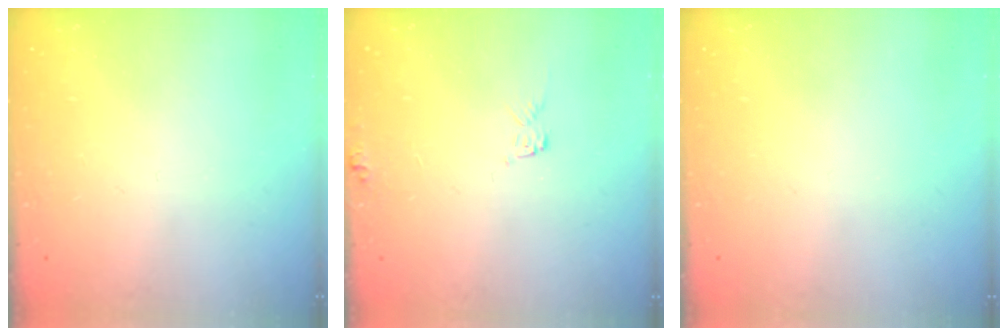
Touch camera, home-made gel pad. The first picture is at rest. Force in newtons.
{"total": 4.3, "press": 4.2, "slide": 0.4}
{"total": 0.0}